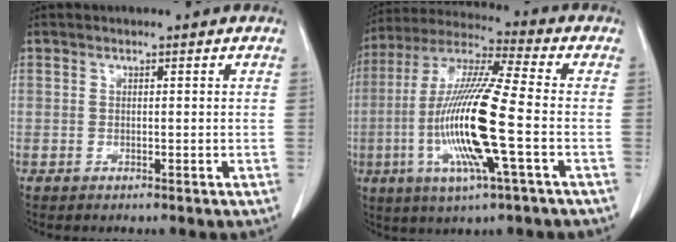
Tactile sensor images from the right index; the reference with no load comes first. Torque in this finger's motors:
{"motor_torque": [2.14, 0.00, 1.05, 0.21]}